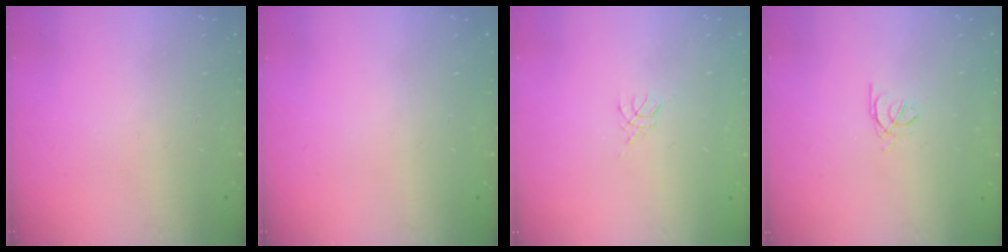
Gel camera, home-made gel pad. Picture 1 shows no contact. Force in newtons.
{"total": 0.0}
{"total": 2.7, "press": 2.6, "slide": 0.6}
{"total": 1.2, "press": 1.1, "slide": 0.4}